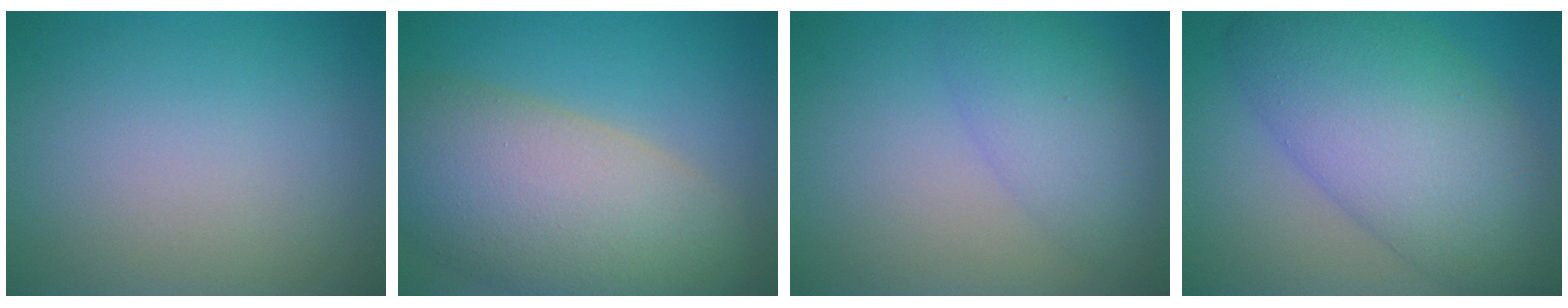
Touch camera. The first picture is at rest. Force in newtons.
{"total": 11.8, "press": 11.8, "slide": 0.9}
{"total": 4.5, "press": 4.5, "slide": 0.2}
{"total": 11.1, "press": 11.1, "slide": 0.3}